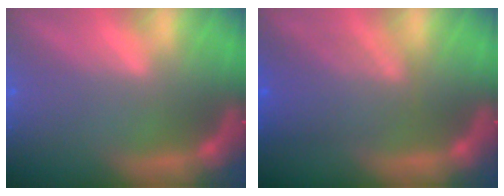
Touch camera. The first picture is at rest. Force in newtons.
{"total": 5.5}